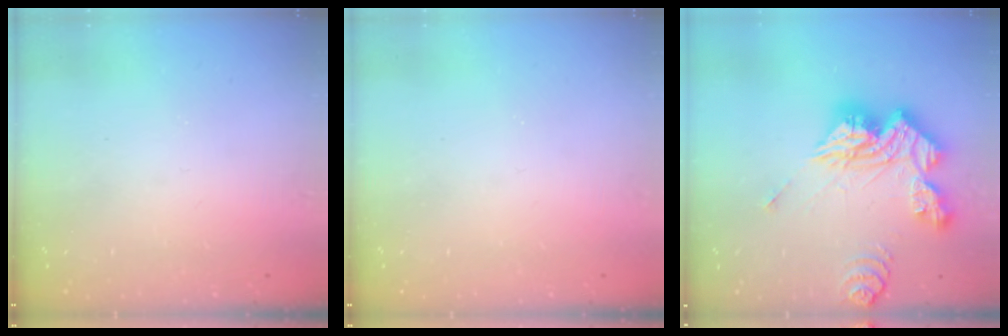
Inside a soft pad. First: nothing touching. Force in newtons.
{"total": 0.0}
{"total": 19.8, "press": 19.6, "slide": 2.4}